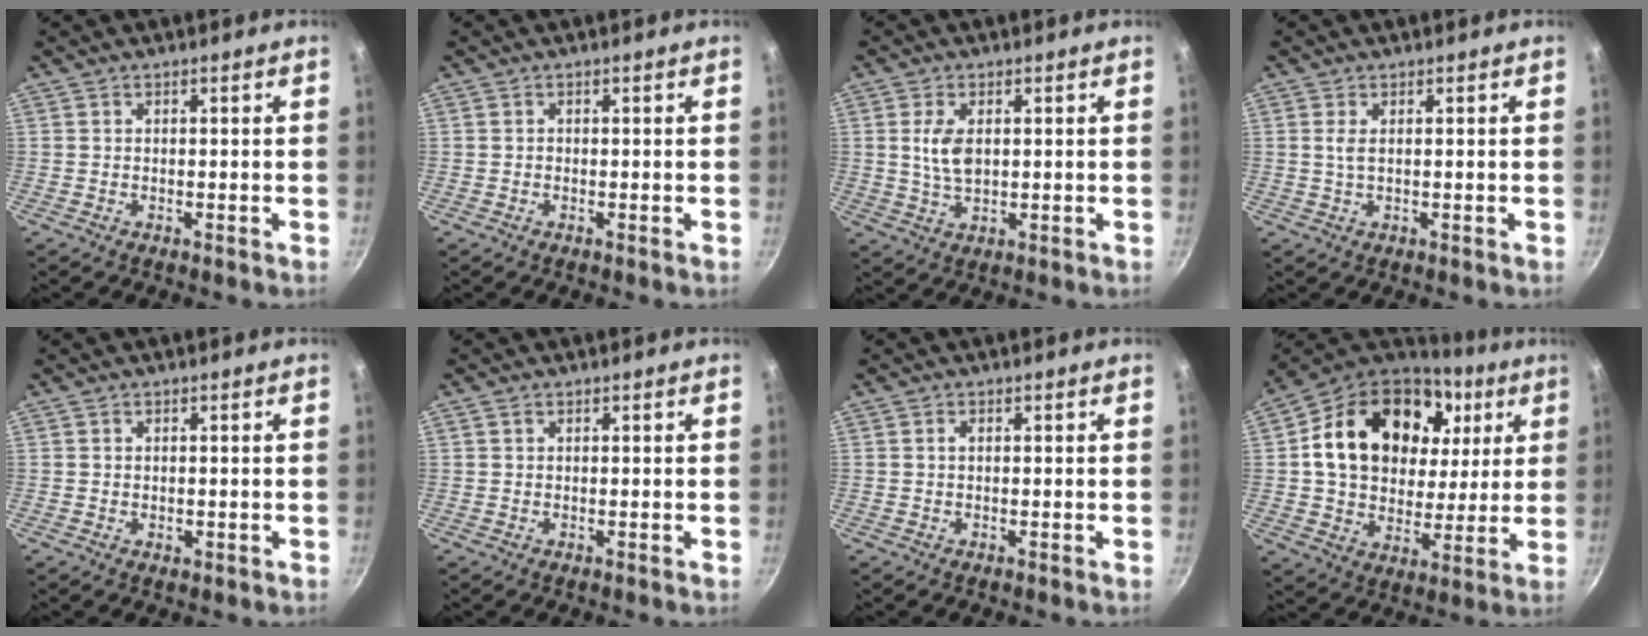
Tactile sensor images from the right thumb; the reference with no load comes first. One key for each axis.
{"total": 0.0}
{"total": 5.6, "fx": 0.9, "fy": 3.1, "fz": 4.6, "tx": -0.086, "ty": -0.007, "tz": 0.021}
{"total": 1.7, "fx": 0.3, "fy": 0.5, "fz": 1.5, "tx": -0.034, "ty": -0.003, "tz": 0.009}
{"total": 0.8, "fx": 0.0, "fy": 0.6, "fz": 0.4, "tx": -0.004, "ty": -0.001, "tz": 0.000}
{"total": 0.7, "fx": 0.4, "fy": 0.5, "fz": 0.3, "tx": -0.005, "ty": 0.000, "tz": 0.006}
{"total": 0.7, "fx": 0.1, "fy": 0.4, "fz": 0.6, "tx": -0.012, "ty": 0.003, "tz": 0.002}
{"total": 26.0, "fx": 7.7, "fy": 18.6, "fz": 16.4, "tx": -0.267, "ty": 0.005, "tz": 0.130}